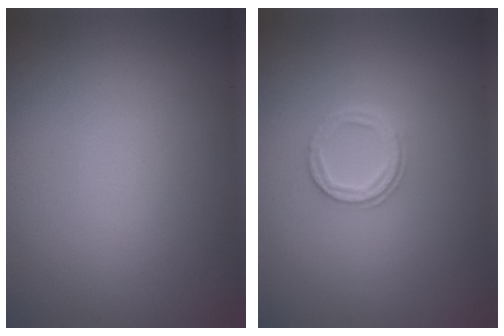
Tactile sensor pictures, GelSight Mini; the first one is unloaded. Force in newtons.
{"total": 2.1, "press": 2.0, "slide": 0.4}